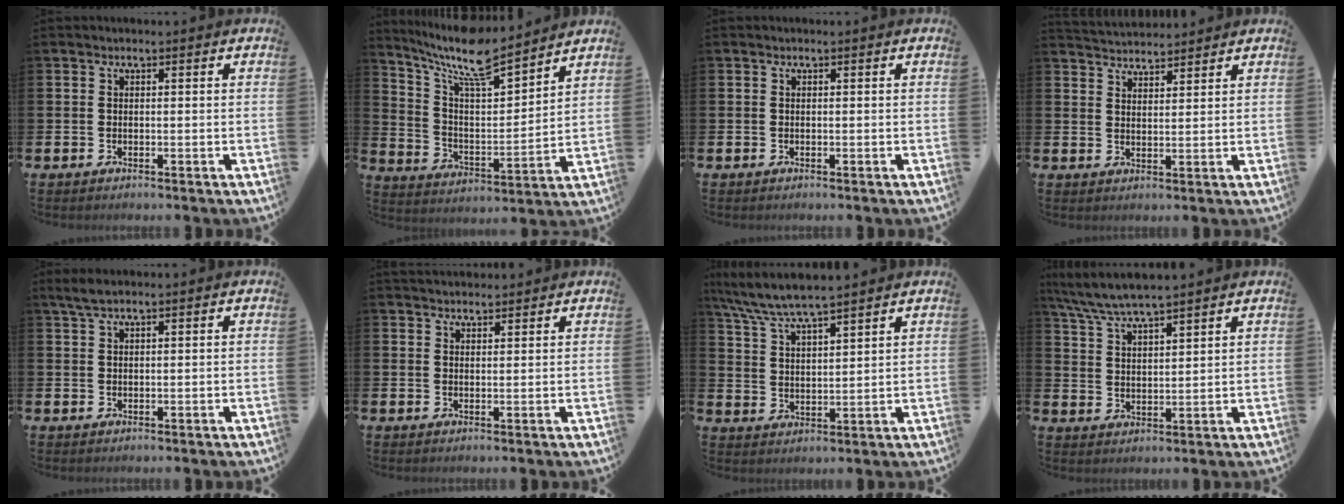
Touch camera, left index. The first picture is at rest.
{"total": 10.3, "force": [9.0, 2.0, 4.6], "torque": [-0.119, -0.057, 0.156]}
{"total": 0.0}
{"total": 3.9, "force": [3.8, 0.5, -0.3], "torque": [-0.003, -0.022, 0.069]}
{"total": 2.5, "force": [1.8, 0.5, 1.6], "torque": [-0.039, 0.007, 0.033]}
{"total": 2.5, "force": [2.5, 0.6, 0.1], "torque": [0.003, -0.010, 0.043]}
{"total": 6.7, "force": [6.4, 0.3, 2.0], "torque": [-0.062, -0.030, 0.113]}
{"total": 6.2, "force": [5.9, 0.5, 1.9], "torque": [-0.058, -0.024, 0.105]}